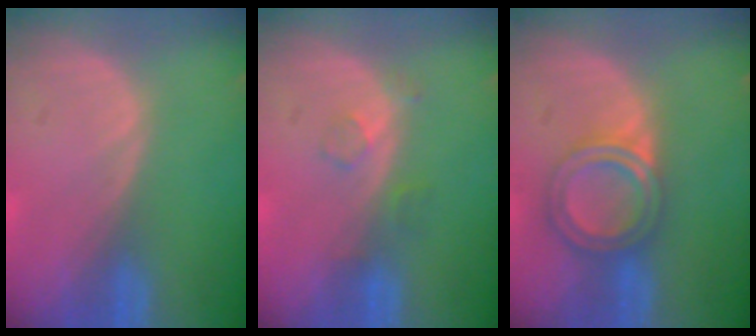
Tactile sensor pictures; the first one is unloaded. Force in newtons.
{"total": 2.1, "press": 2.1, "slide": 0.2}
{"total": 5.9, "press": 5.4, "slide": 2.4}